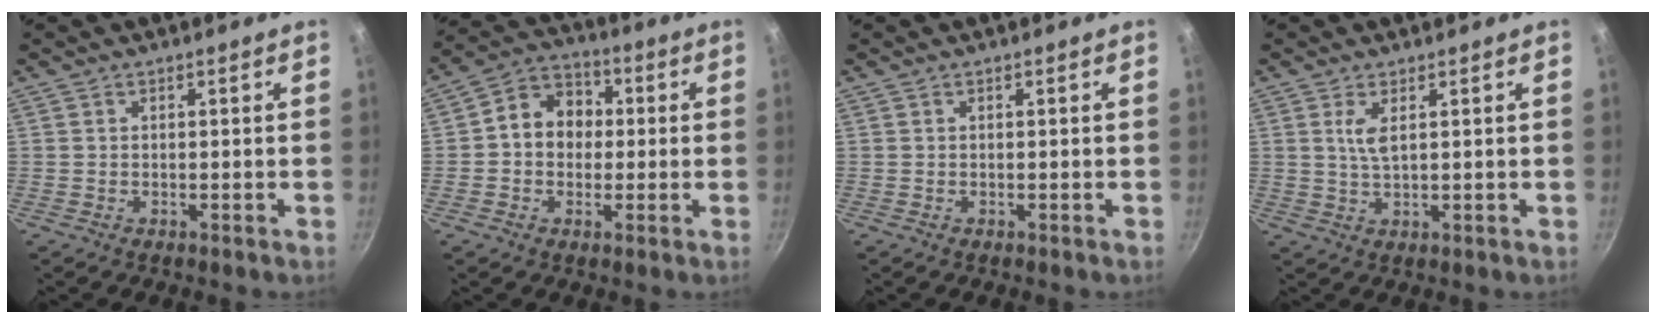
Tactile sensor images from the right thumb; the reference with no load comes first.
{"total": 9.8, "force": [0.4, 8.2, 5.4], "torque": [-0.049, 0.025, -0.014]}
{"total": 0.0}
{"total": 3.3, "force": [1.1, 1.1, 2.9], "torque": [-0.059, -0.010, 0.024]}